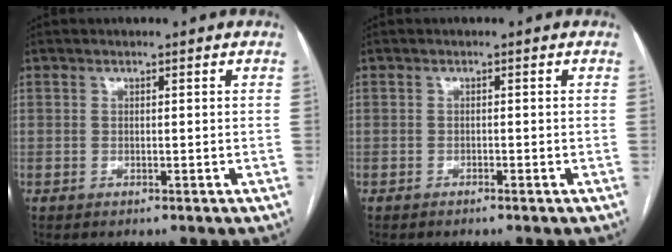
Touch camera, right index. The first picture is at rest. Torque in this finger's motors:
{"motor_torque": [-0.70, -0.60, -0.09, -0.01]}